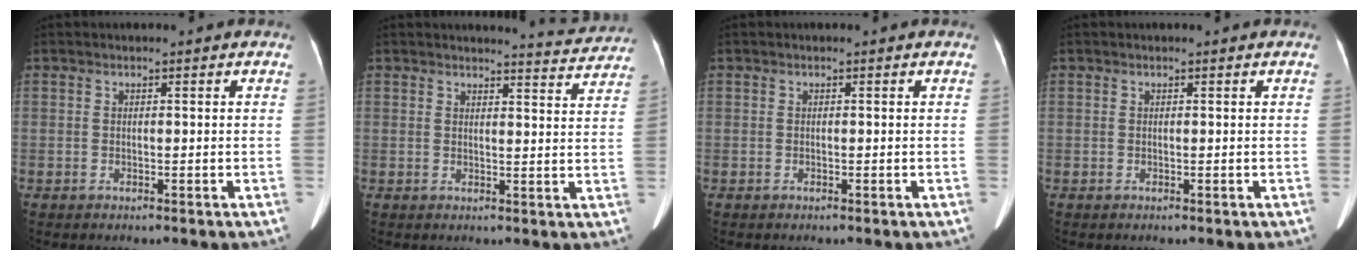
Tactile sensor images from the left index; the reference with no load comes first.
{"total": 5.4, "force": [5.4, -0.1, -0.2], "torque": [-0.005, -0.019, 0.054]}
{"total": 0.0}
{"total": 0.0}